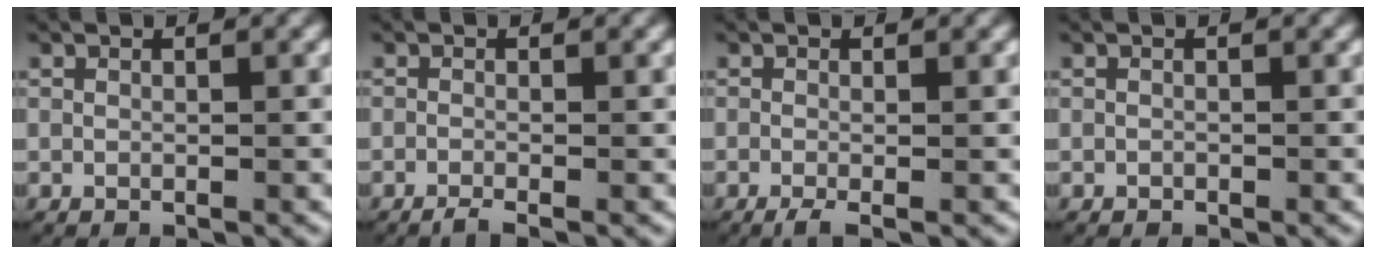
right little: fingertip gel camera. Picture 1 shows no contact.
{"total": 1.5, "force": [-1.3, 0.1, 0.7], "torque": [-0.014, -0.007, -0.021]}
{"total": 1.8, "force": [-1.3, 0.4, 1.2], "torque": [-0.026, -0.009, -0.019]}
{"total": 0.0}